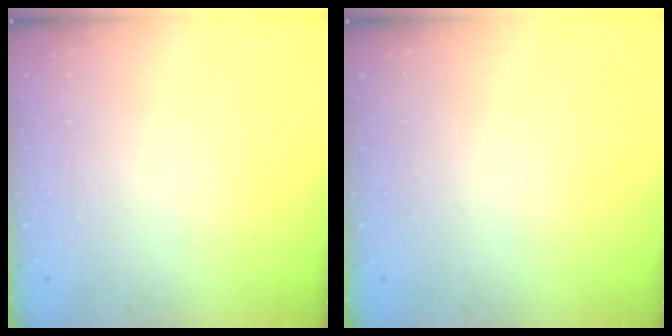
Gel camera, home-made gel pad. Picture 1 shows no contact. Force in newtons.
{"total": 0.0}